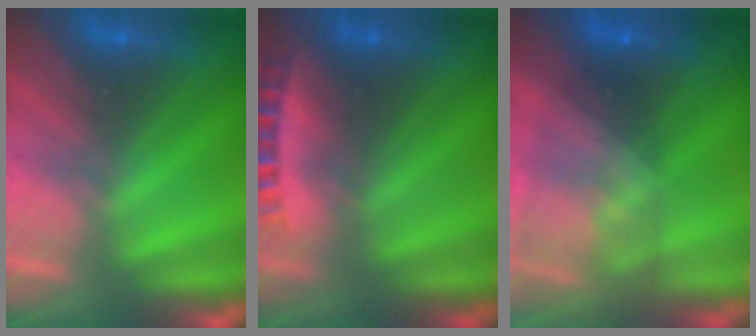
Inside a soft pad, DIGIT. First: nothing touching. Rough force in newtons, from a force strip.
{"total": 2.4}
{"total": 5.5}